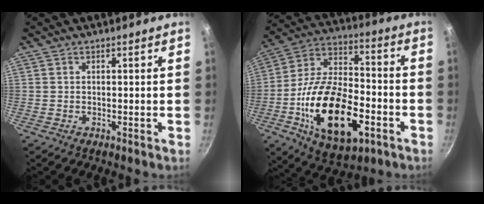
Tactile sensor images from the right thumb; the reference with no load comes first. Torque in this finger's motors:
{"motor_torque": [-0.01, 1.22, 1.33, -1.44, 0.24]}